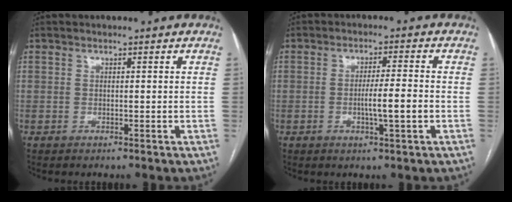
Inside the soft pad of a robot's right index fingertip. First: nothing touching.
{"total": 5.0, "force": [-1.2, 0.0, 4.9], "torque": [-0.084, -0.002, -0.019]}